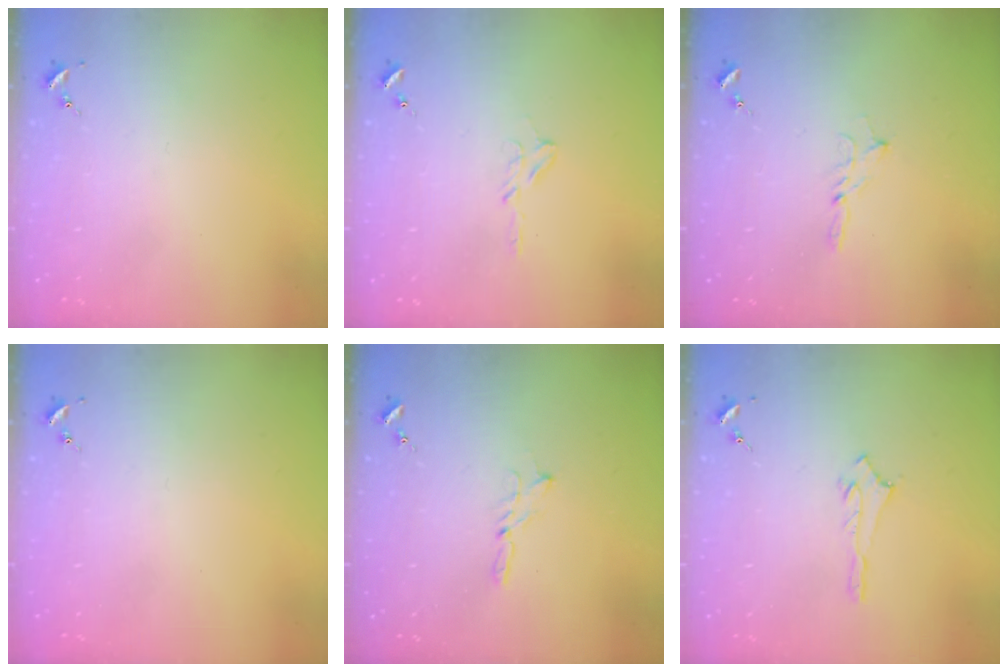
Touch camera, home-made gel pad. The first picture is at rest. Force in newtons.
{"total": 5.5, "press": 5.5, "slide": 0.5}
{"total": 2.5, "press": 2.5, "slide": 0.2}
{"total": 0.0}
{"total": 3.5, "press": 3.5, "slide": 0.1}
{"total": 2.9, "press": 2.9, "slide": 0.2}